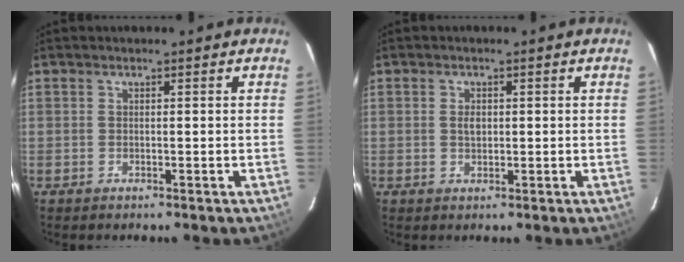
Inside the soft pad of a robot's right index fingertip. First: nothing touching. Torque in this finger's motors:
{"motor_torque": [0.01, 0.06, 0.08, 0.03]}